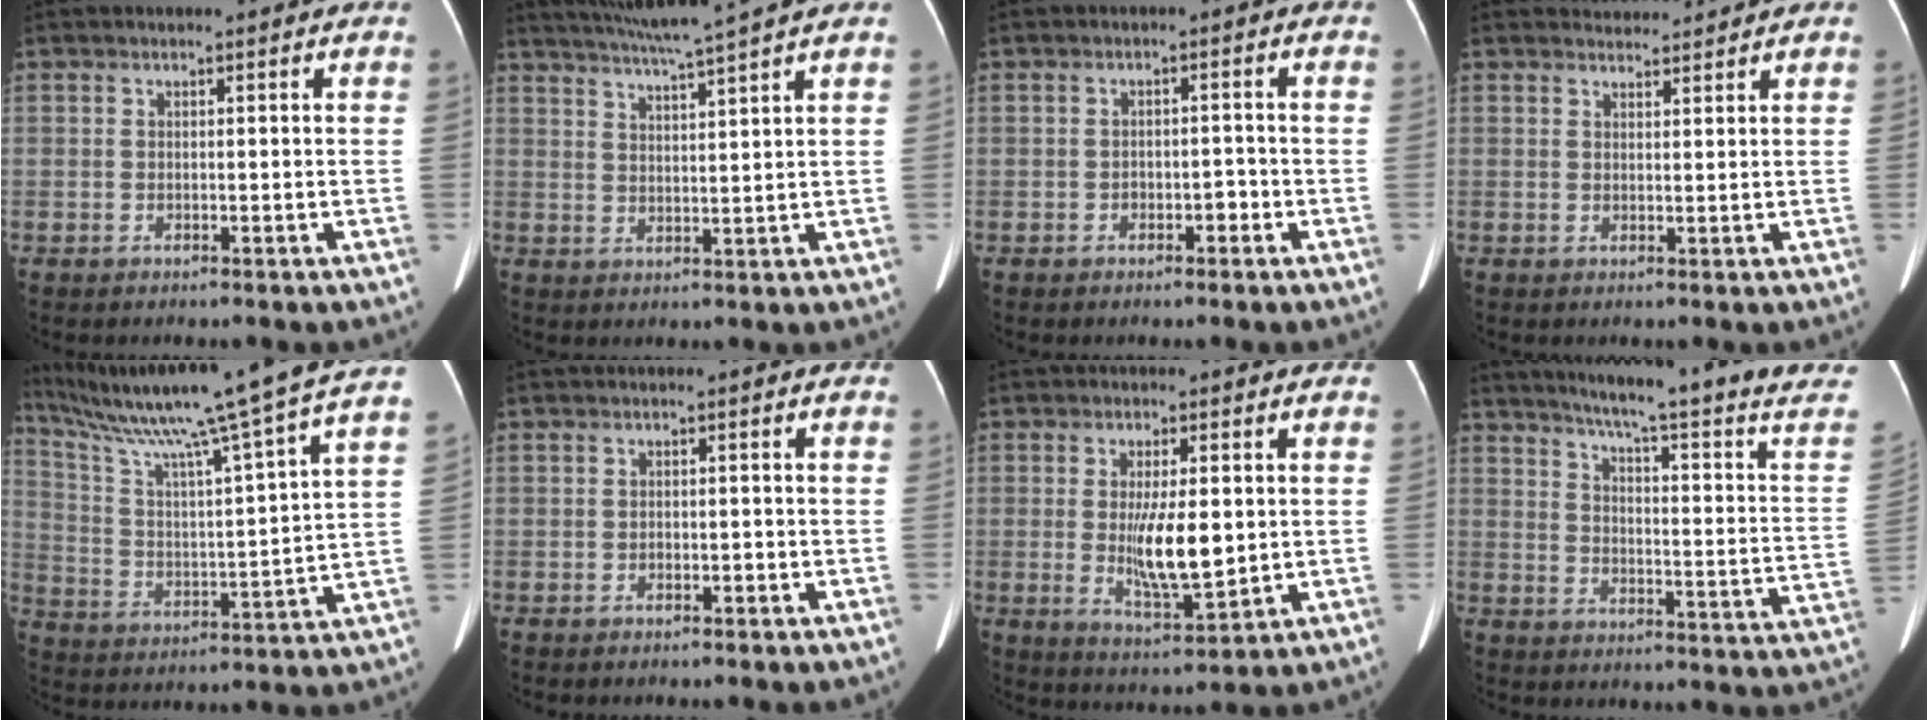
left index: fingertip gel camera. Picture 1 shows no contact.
{"total": 9.0, "force": [7.7, -2.0, 4.2], "torque": [-0.073, 0.006, 0.122]}
{"total": 2.0, "force": [-1.2, 1.0, 1.2], "torque": [-0.019, 0.006, -0.018]}
{"total": 2.4, "force": [2.3, 0.2, -0.4], "torque": [-0.002, 0.009, 0.039]}
{"total": 26.2, "force": [21.2, -2.1, 15.1], "torque": [-0.262, -0.026, 0.313]}
{"total": 0.9, "force": [-0.6, 0.4, 0.6], "torque": [-0.012, 0.000, -0.010]}
{"total": 8.7, "force": [0.0, 2.2, 8.5], "torque": [-0.156, -0.019, 0.005]}
{"total": 23.9, "force": [19.8, -1.5, 13.3], "torque": [-0.194, -0.075, 0.246]}